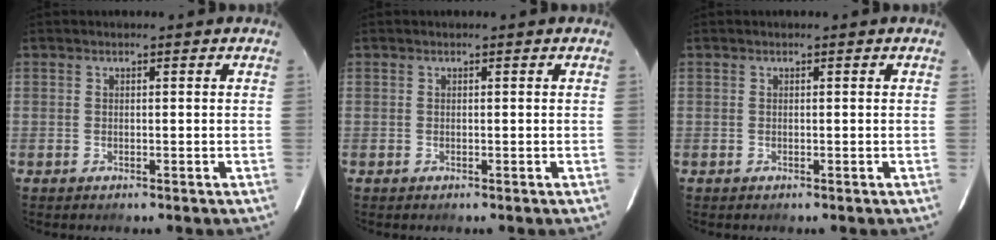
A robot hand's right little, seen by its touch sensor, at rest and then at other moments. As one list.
[{"total": 0.0}, {"total": 0.0}]